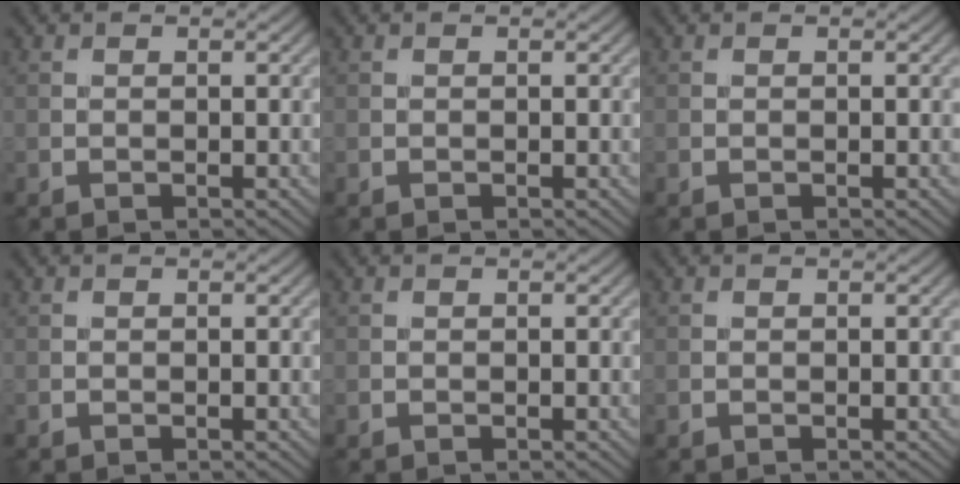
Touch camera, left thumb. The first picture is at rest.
{"total": 0.0}
{"total": 0.0}
{"total": 0.0}
{"total": 0.0}
{"total": 0.0}